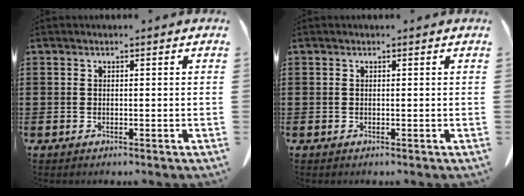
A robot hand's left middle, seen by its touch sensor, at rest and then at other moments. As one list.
[{"total": 0.0}]